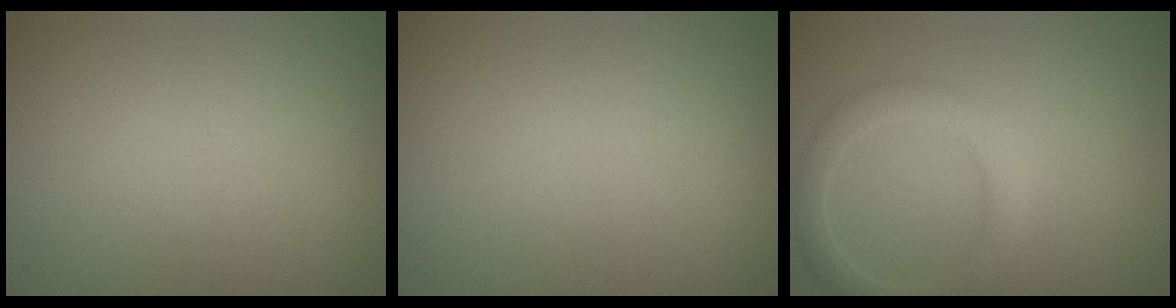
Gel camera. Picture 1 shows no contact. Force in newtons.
{"total": 0.0}
{"total": 2.8, "press": 2.8, "slide": 0.1}